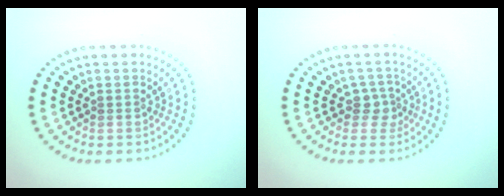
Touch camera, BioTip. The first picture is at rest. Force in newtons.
{"total": 1.7, "press": 1.3, "slide": 1.1}